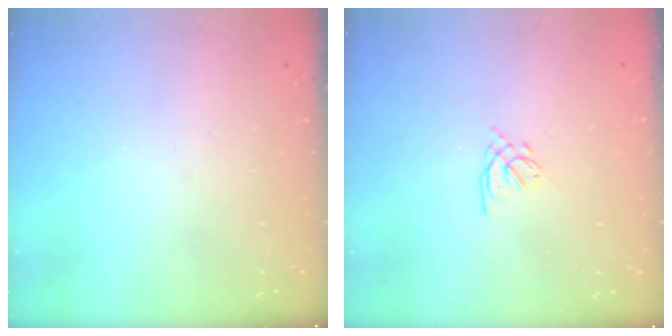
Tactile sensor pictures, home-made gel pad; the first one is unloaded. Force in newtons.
{"total": 1.6, "press": 1.5, "slide": 0.5}